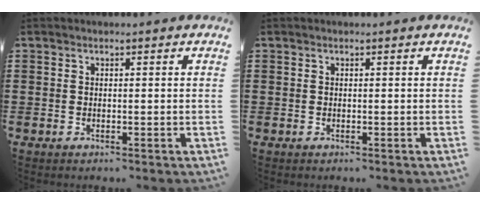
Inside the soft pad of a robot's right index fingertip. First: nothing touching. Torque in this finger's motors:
{"motor_torque": [-0.26, 0.57, 0.00, -0.01]}